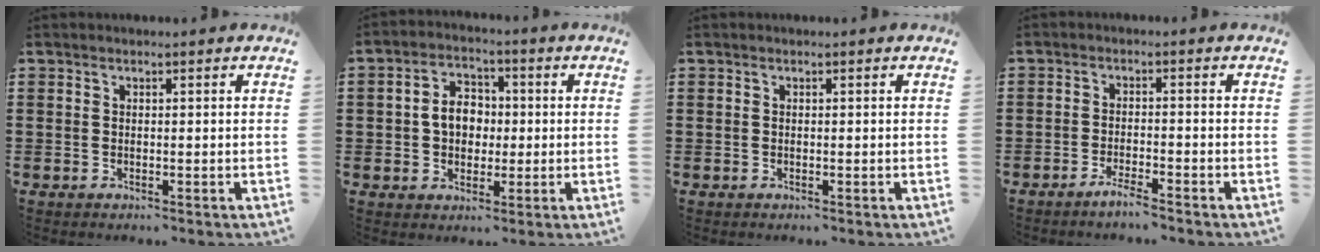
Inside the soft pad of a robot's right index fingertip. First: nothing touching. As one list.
[{"total": 5.4, "force": [-0.2, 4.2, 3.3], "torque": [-0.074, 0.010, -0.012]}, {"total": 0.0}, {"total": 2.5, "force": [-2.3, -0.1, 1.0], "torque": [-0.016, 0.002, -0.043]}]